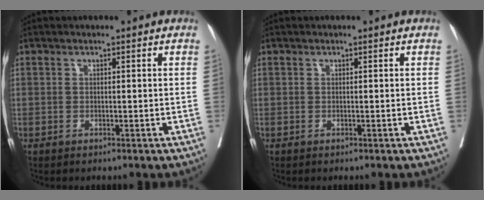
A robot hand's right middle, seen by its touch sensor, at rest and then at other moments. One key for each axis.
{"total": 0.0}